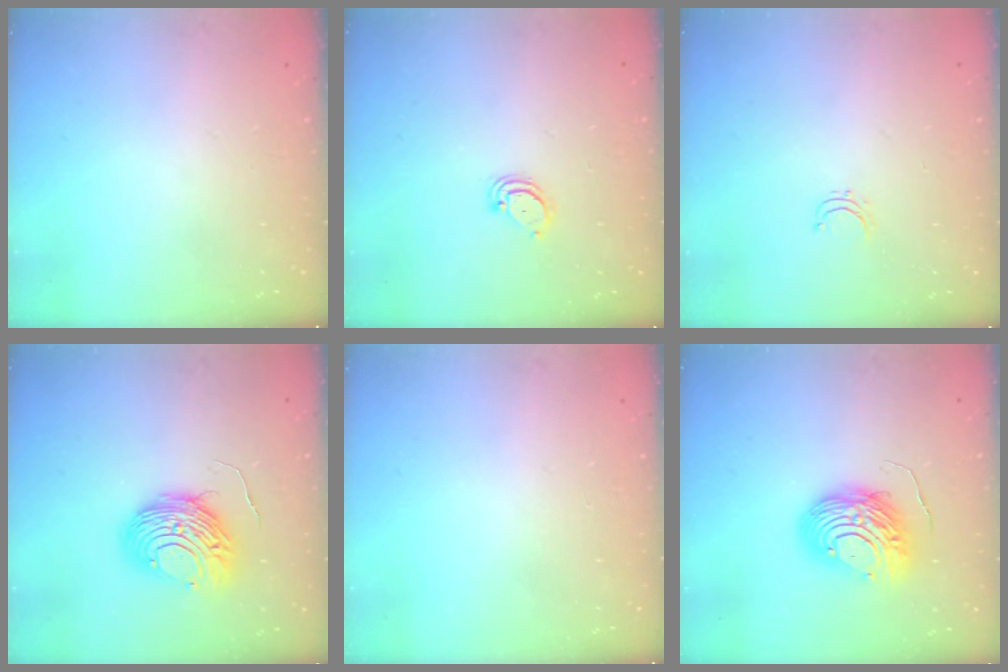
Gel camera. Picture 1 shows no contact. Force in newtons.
{"total": 3.0, "press": 3.0, "slide": 0.2}
{"total": 3.7, "press": 3.7, "slide": 0.3}
{"total": 10.9, "press": 10.8, "slide": 1.1}
{"total": 0.0}
{"total": 10.4, "press": 10.3, "slide": 1.1}